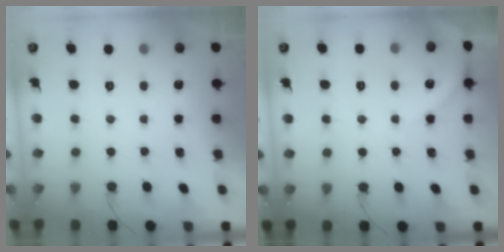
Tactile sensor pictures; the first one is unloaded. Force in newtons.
{"total": 4.2, "press": 4.2, "slide": 0.6}